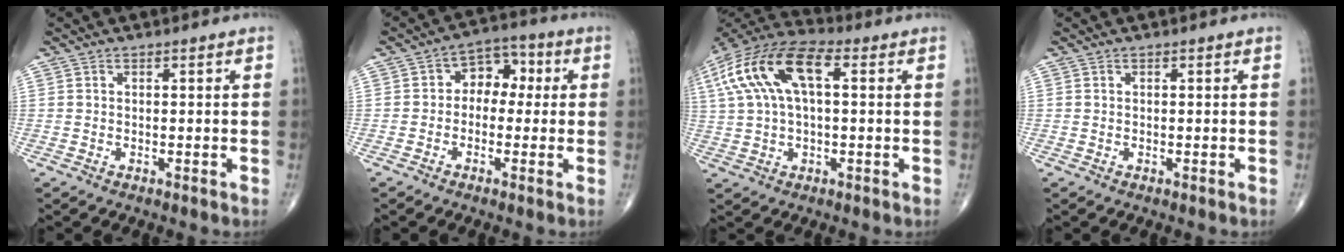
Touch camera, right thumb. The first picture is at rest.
{"total": 7.0, "force": [0.4, 5.2, 4.6], "torque": [-0.026, 0.027, -0.008]}
{"total": 16.9, "force": [4.2, 7.9, 14.3], "torque": [-0.293, 0.038, 0.068]}
{"total": 0.0}